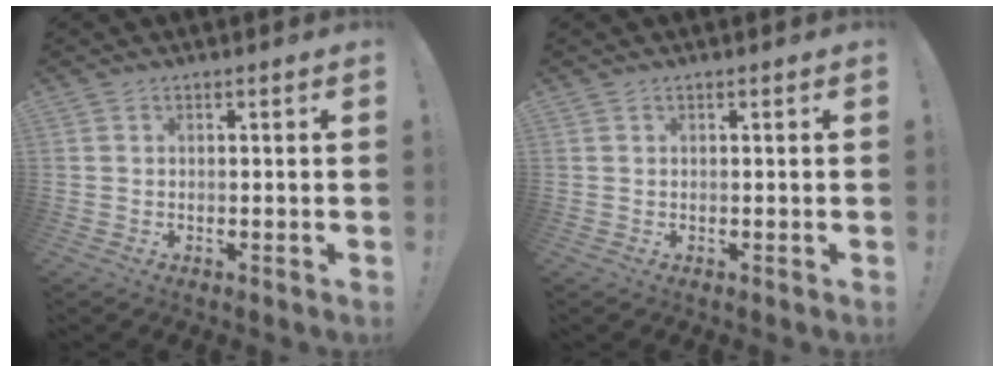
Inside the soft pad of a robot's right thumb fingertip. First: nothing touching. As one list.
[{"total": 0.0}]